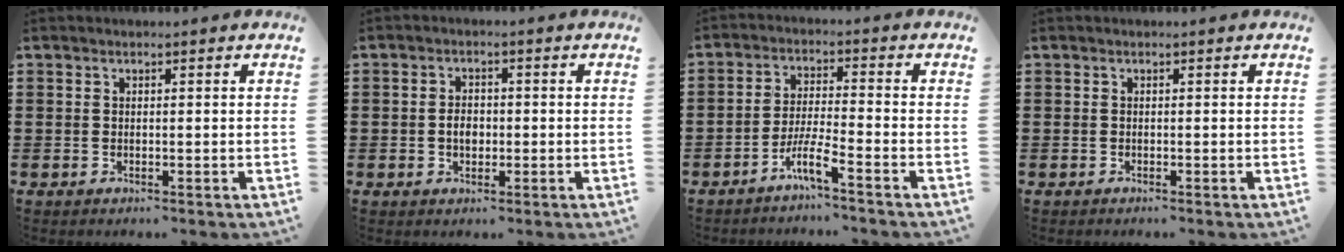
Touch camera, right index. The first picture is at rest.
{"total": 2.6, "force": [-0.4, 1.7, 1.9], "torque": [-0.031, -0.001, -0.011]}
{"total": 4.9, "force": [-3.6, 0.0, 3.3], "torque": [-0.085, -0.010, -0.075]}
{"total": 0.0}